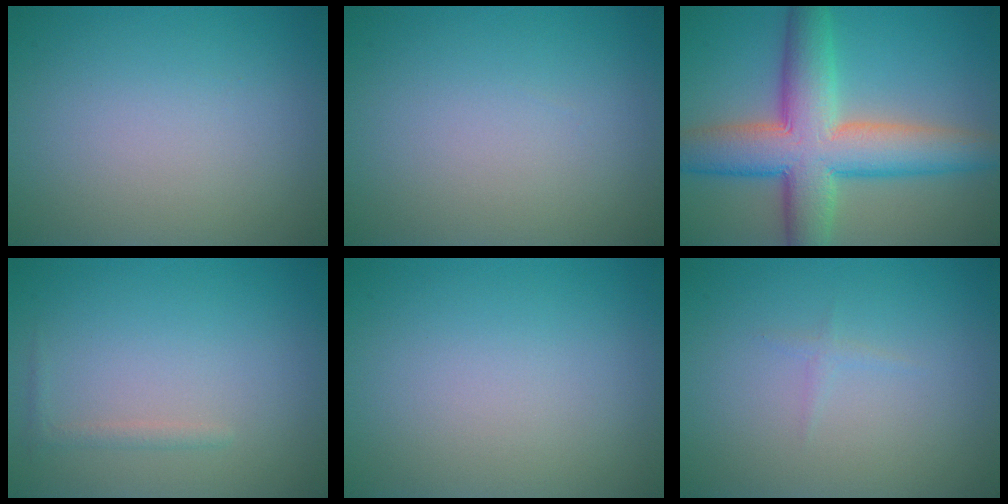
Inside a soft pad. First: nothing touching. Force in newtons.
{"total": 0.0}
{"total": 10.3, "press": 10.3, "slide": 0.3}
{"total": 0.8, "press": 0.8, "slide": 0.0}
{"total": 0.0}
{"total": 1.0, "press": 0.9, "slide": 0.2}